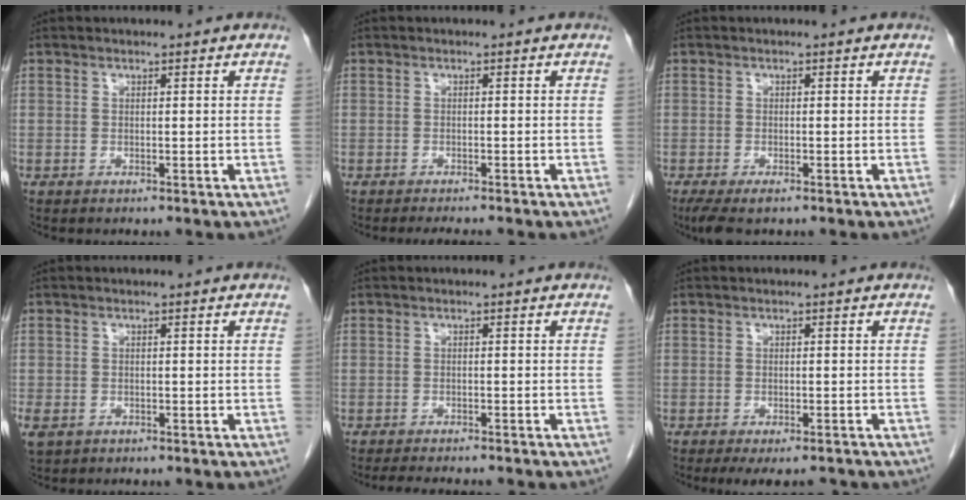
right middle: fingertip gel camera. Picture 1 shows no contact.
{"total": 2.8, "force": [-2.5, -0.1, 1.2], "torque": [-0.015, -0.007, -0.034]}
{"total": 4.1, "force": [-2.7, 1.2, 2.8], "torque": [-0.054, -0.012, -0.045]}
{"total": 3.0, "force": [-1.7, 2.0, 1.3], "torque": [-0.030, -0.005, -0.025]}
{"total": 6.2, "force": [-5.5, 0.8, 2.7], "torque": [-0.032, -0.009, -0.077]}
{"total": 6.6, "force": [-5.6, 1.8, 2.9], "torque": [-0.033, -0.011, -0.073]}